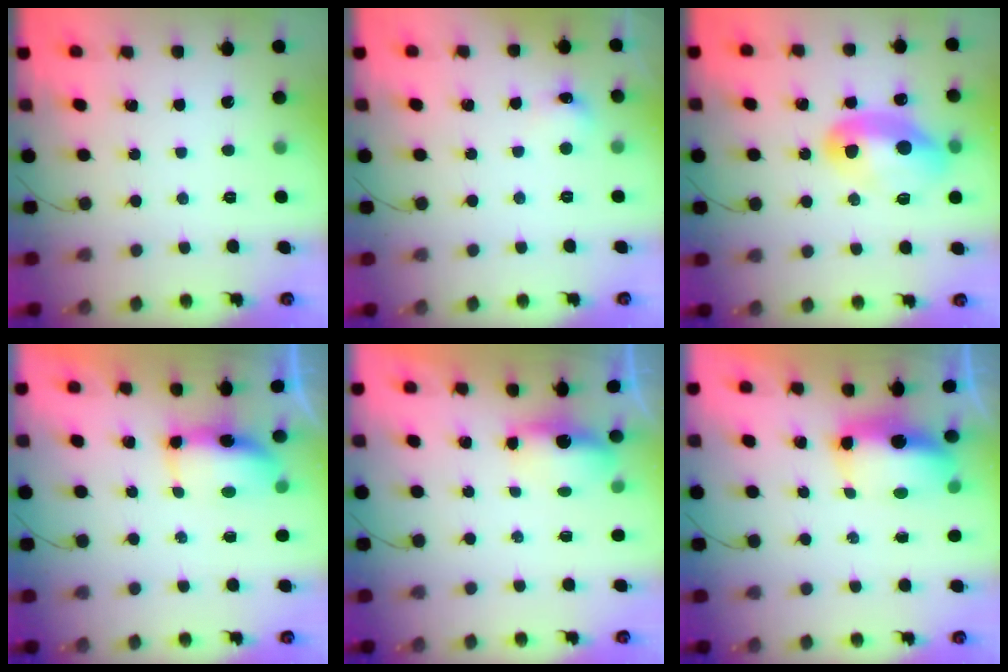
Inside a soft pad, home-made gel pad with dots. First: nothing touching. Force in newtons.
{"total": 5.9, "press": 5.6, "slide": 1.7}
{"total": 16.1, "press": 14.5, "slide": 7.0}
{"total": 6.4, "press": 6.3, "slide": 0.7}
{"total": 7.2, "press": 5.3, "slide": 4.8}
{"total": 9.1, "press": 8.0, "slide": 4.3}